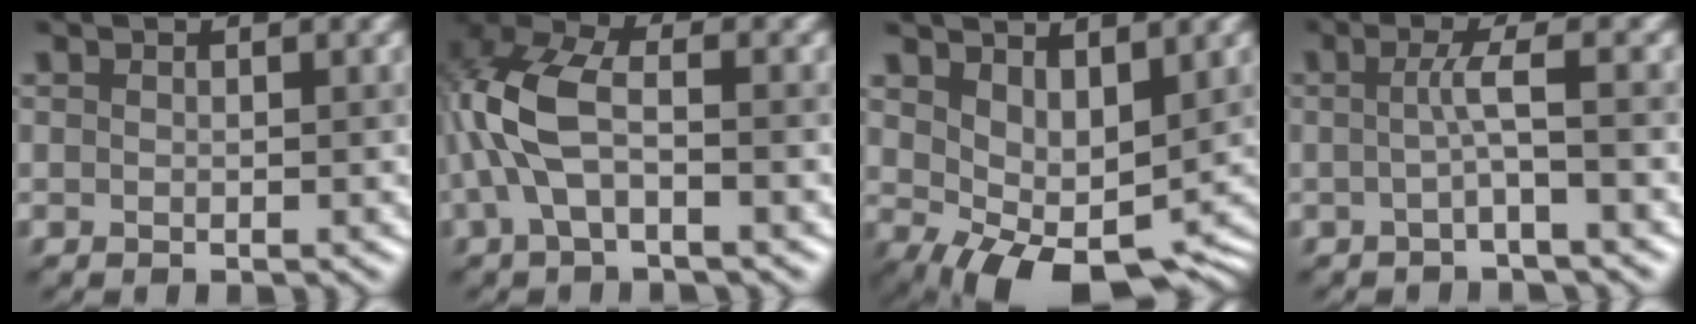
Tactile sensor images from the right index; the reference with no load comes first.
{"total": 5.3, "force": [-0.7, 2.5, 4.6], "torque": [-0.120, 0.017, -0.018]}
{"total": 7.4, "force": [0.9, 4.8, 5.6], "torque": [-0.071, -0.029, 0.045]}
{"total": 1.9, "force": [-0.3, 0.2, 1.9], "torque": [-0.044, -0.004, -0.008]}